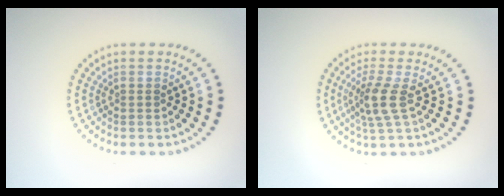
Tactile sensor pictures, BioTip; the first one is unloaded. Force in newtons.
{"total": 2.9, "press": 2.2, "slide": 1.9}